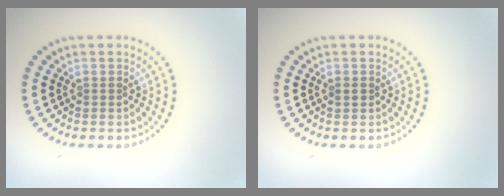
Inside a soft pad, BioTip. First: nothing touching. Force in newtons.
{"total": 0.7, "press": 0.7, "slide": 0.2}